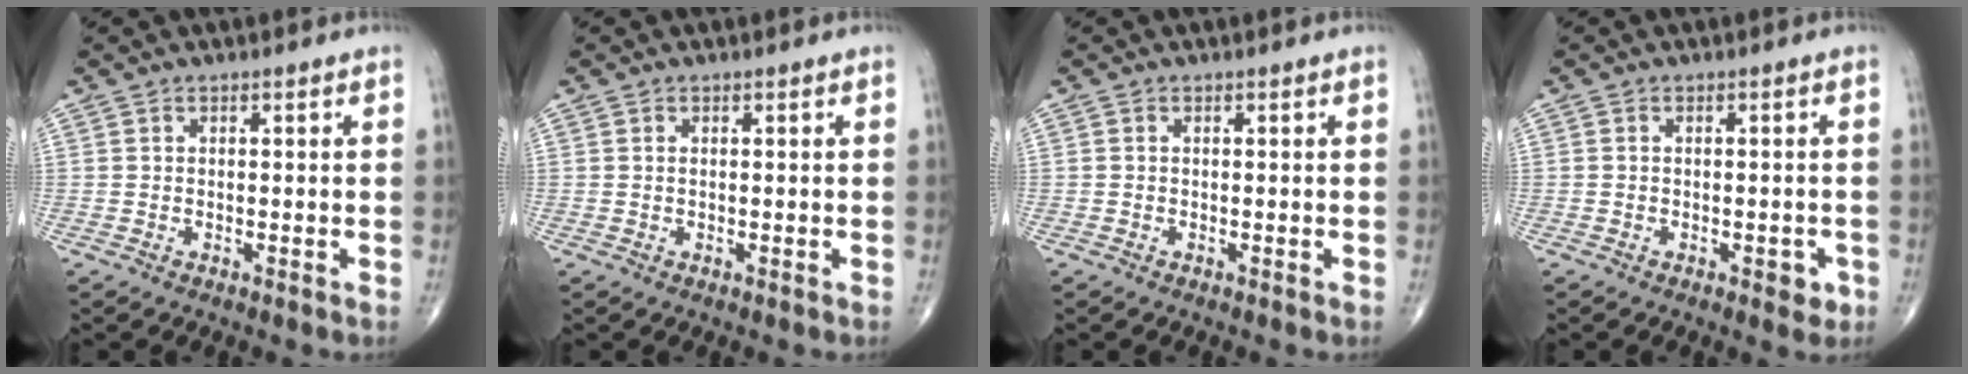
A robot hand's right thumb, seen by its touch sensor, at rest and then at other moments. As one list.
[{"total": 0.0}, {"total": 0.0}, {"total": 2.7, "force": [-1.2, 1.4, 2.0], "torque": [-0.015, 0.003, -0.013]}]